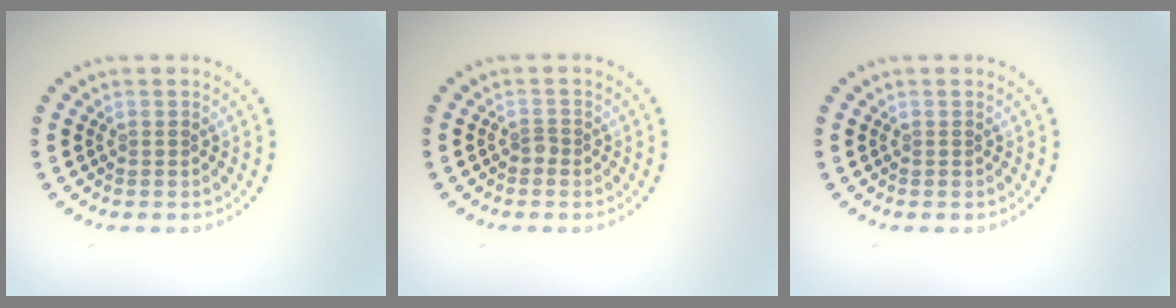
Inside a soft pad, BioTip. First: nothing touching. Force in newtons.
{"total": 0.8, "press": 0.5, "slide": 0.6}
{"total": 0.0}